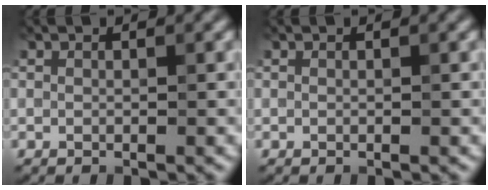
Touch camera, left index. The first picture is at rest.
{"total": 0.0}